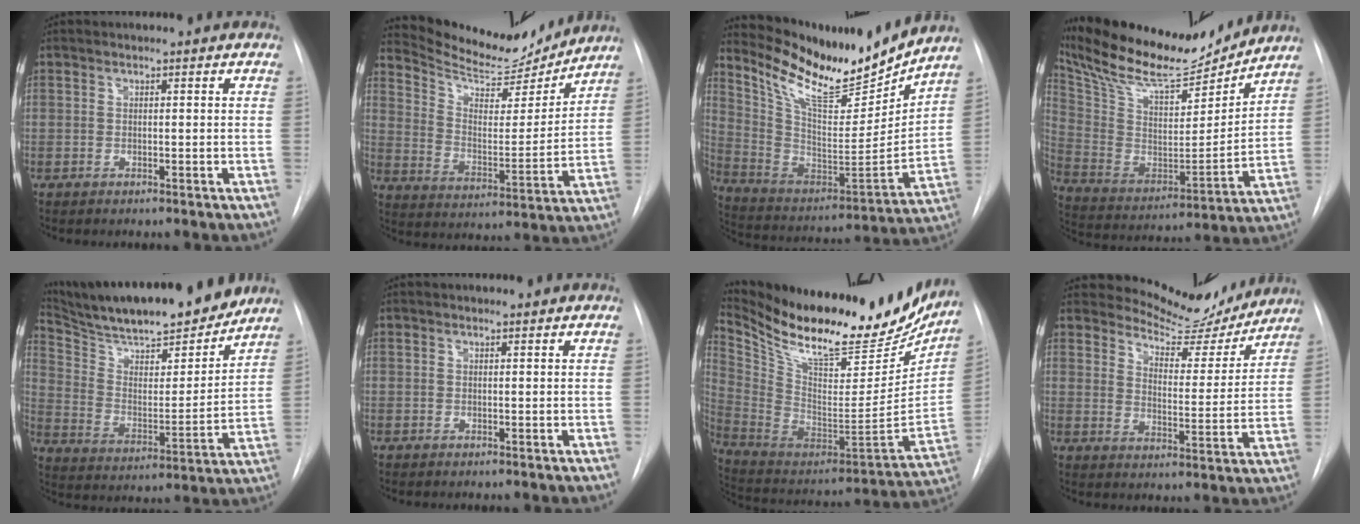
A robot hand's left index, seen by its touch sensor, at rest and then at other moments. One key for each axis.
{"total": 14.3, "fx": 14.1, "fy": 1.8, "fz": 2.1, "tx": -0.044, "ty": -0.026, "tz": 0.225}
{"total": 18.9, "fx": 16.9, "fy": 2.4, "fz": 8.1, "tx": -0.158, "ty": -0.042, "tz": 0.290}
{"total": 22.3, "fx": 20.2, "fy": 4.2, "fz": 8.6, "tx": -0.174, "ty": -0.013, "tz": 0.335}
{"total": 24.3, "fx": 21.3, "fy": 4.1, "fz": 11.0, "tx": -0.190, "ty": -0.026, "tz": 0.318}
{"total": 0.0}
{"total": 30.3, "fx": 25.4, "fy": 8.6, "fz": 14.2, "tx": -0.256, "ty": -0.044, "tz": 0.380}
{"total": 11.7, "fx": 11.5, "fy": 2.1, "fz": 1.0, "tx": -0.014, "ty": -0.033, "tz": 0.155}